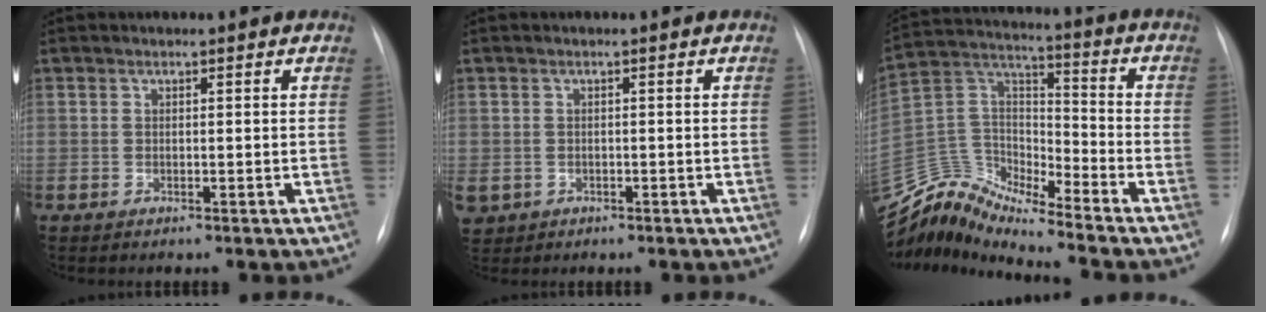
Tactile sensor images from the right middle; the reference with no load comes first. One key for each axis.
{"total": 4.9, "fx": -2.1, "fy": 4.2, "fz": 1.4, "tx": -0.042, "ty": 0.002, "tz": -0.026}
{"total": 11.9, "fx": -11.8, "fy": 0.6, "fz": 1.1, "tx": -0.031, "ty": 0.067, "tz": -0.232}